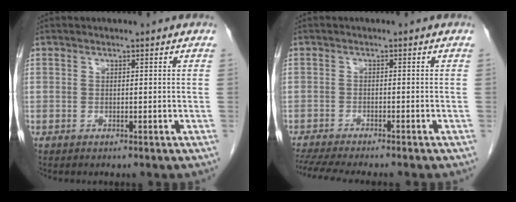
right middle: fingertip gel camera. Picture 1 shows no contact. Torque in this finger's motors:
{"motor_torque": [0.95, -0.80, 0.13, 0.06]}